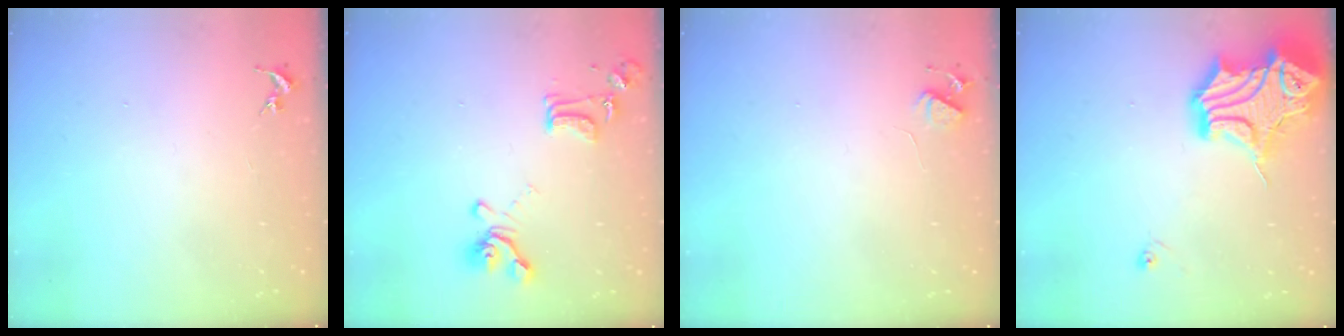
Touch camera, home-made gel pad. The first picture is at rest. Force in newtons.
{"total": 12.6, "press": 12.5, "slide": 1.0}
{"total": 4.9, "press": 4.9, "slide": 0.7}
{"total": 20.1, "press": 20.0, "slide": 2.2}